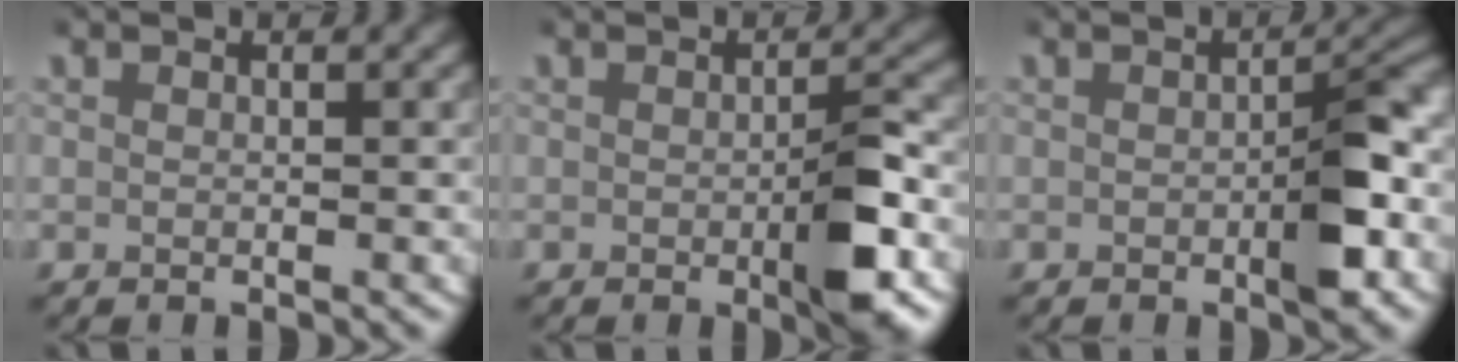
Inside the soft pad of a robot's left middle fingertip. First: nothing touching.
{"total": 4.4, "force": [-1.1, 1.6, 3.9], "torque": [-0.051, -0.005, -0.017]}
{"total": 4.2, "force": [-0.9, 1.5, 3.8], "torque": [-0.049, 0.001, -0.015]}